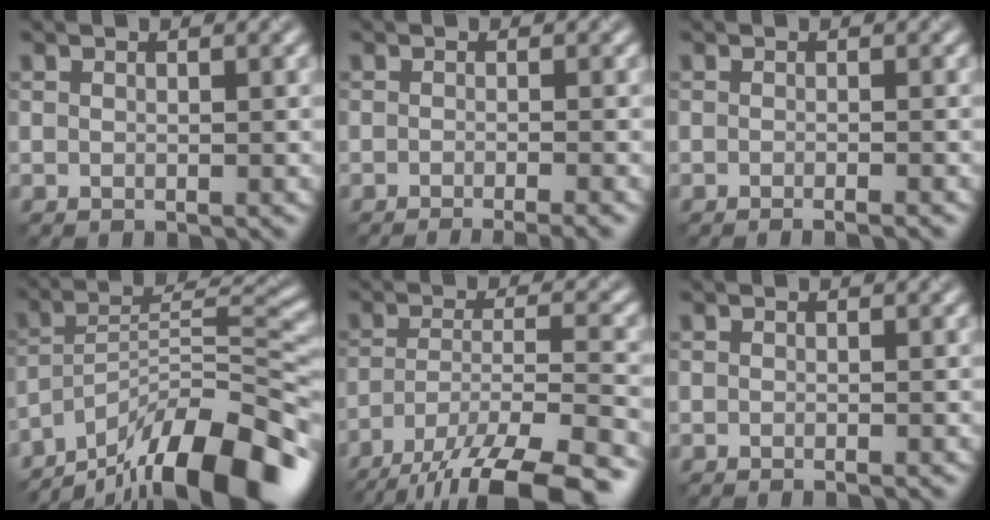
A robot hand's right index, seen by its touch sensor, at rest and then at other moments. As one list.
[{"total": 4.5, "force": [-2.9, 1.3, 3.3], "torque": [-0.029, 0.001, -0.037]}, {"total": 2.2, "force": [-1.3, 0.6, 1.7], "torque": [-0.013, 0.003, -0.018]}, {"total": 15.0, "force": [-11.5, 3.9, 8.9], "torque": [-0.149, 0.027, -0.195]}, {"total": 14.1, "force": [-11.5, 4.0, 7.1], "torque": [-0.131, -0.020, -0.167]}, {"total": 0.9, "force": [-0.5, 0.2, 0.7], "torque": [-0.005, -0.005, -0.008]}]